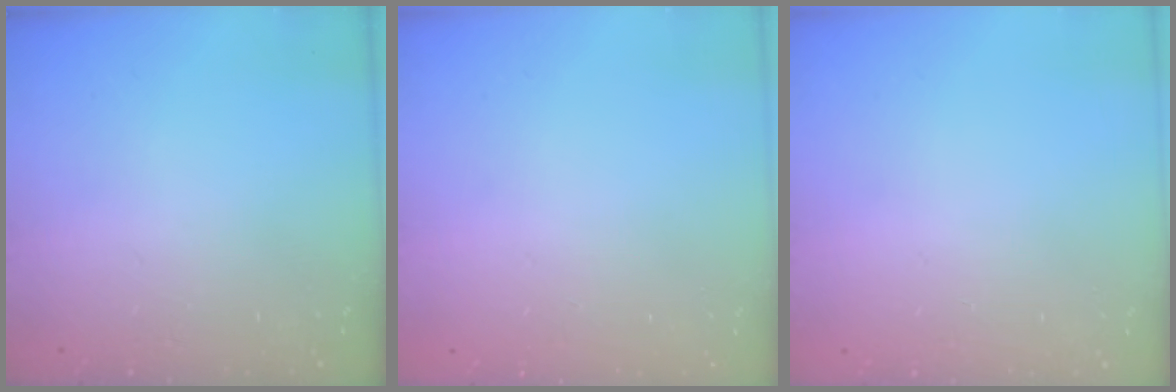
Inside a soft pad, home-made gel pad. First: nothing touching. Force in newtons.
{"total": 0.0}
{"total": 0.0}